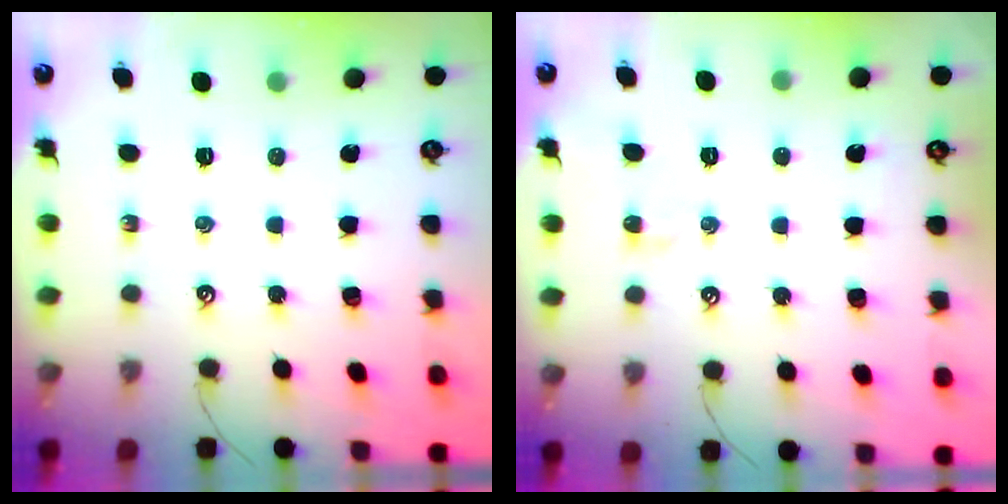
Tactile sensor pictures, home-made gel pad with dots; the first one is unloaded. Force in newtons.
{"total": 2.5, "press": 2.4, "slide": 0.7}